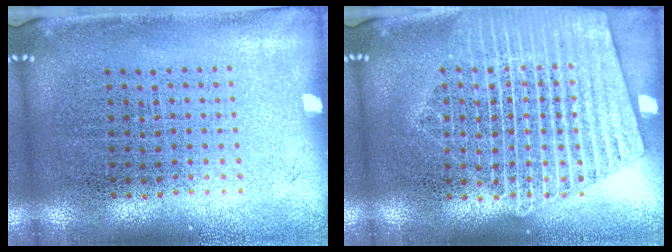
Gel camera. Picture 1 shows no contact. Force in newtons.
{"total": 2.1, "press": 2.1, "slide": 0.2}